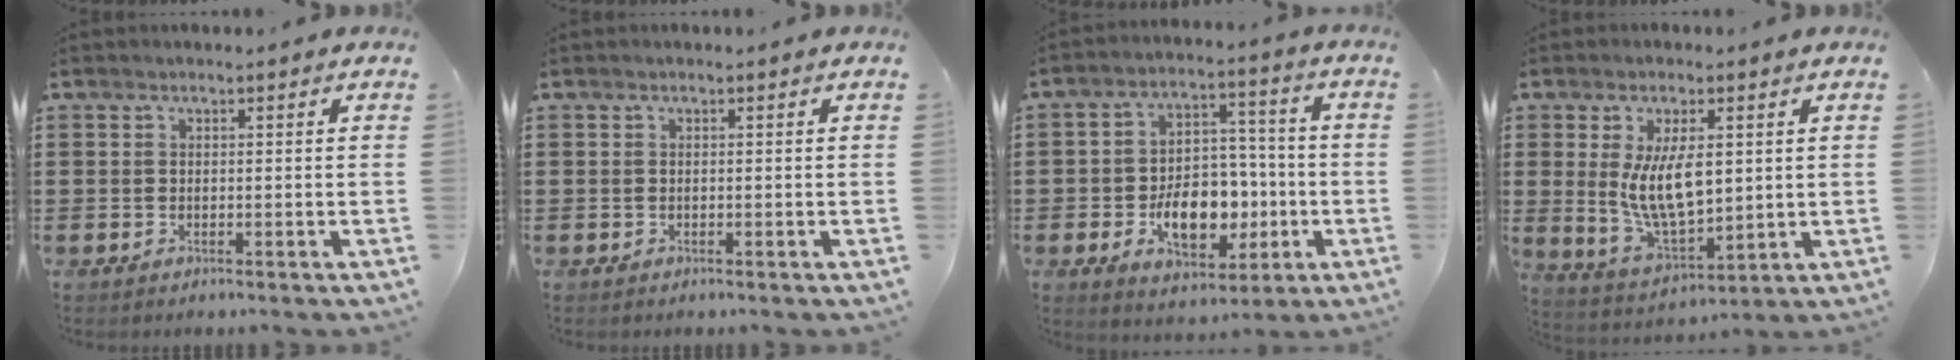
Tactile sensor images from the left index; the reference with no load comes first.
{"total": 0.0}
{"total": 9.8, "force": [-2.6, 6.2, 7.2], "torque": [-0.122, 0.011, -0.043]}
{"total": 9.0, "force": [1.8, 4.0, 7.9], "torque": [-0.156, 0.000, 0.030]}